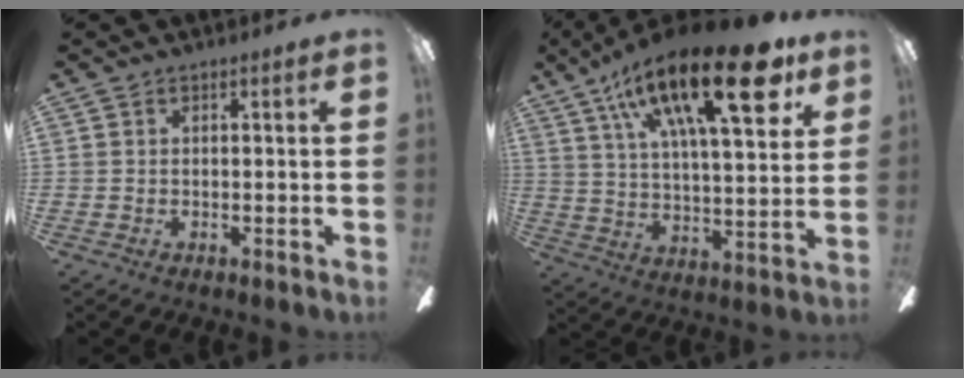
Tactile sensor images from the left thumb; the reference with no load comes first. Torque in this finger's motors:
{"motor_torque": [2.51, 2.51, 1.39, -1.38, 0.17]}